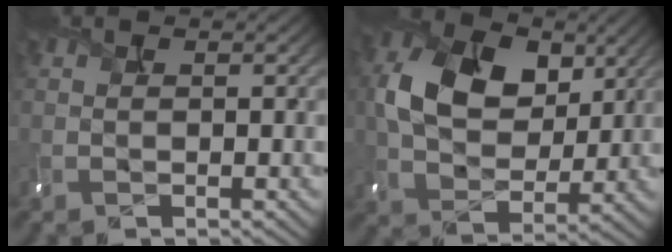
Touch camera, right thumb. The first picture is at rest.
{"total": 10.8, "force": [3.2, 7.6, 7.0], "torque": [-0.147, 0.007, 0.055]}